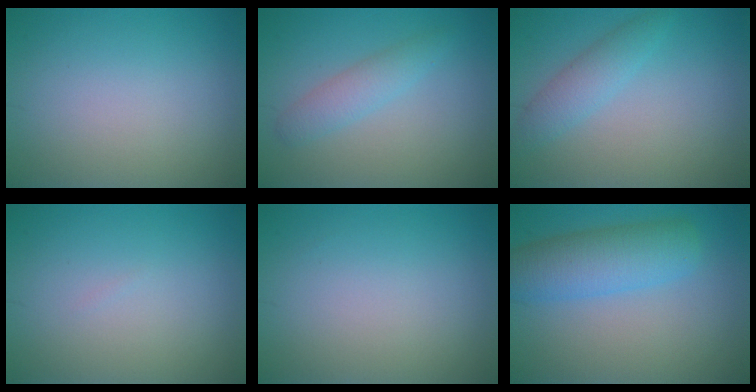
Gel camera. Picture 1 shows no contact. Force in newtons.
{"total": 2.3, "press": 2.3, "slide": 0.0}
{"total": 2.5, "press": 2.5, "slide": 0.2}
{"total": 0.0}
{"total": 0.0}
{"total": 5.4, "press": 5.4, "slide": 0.2}